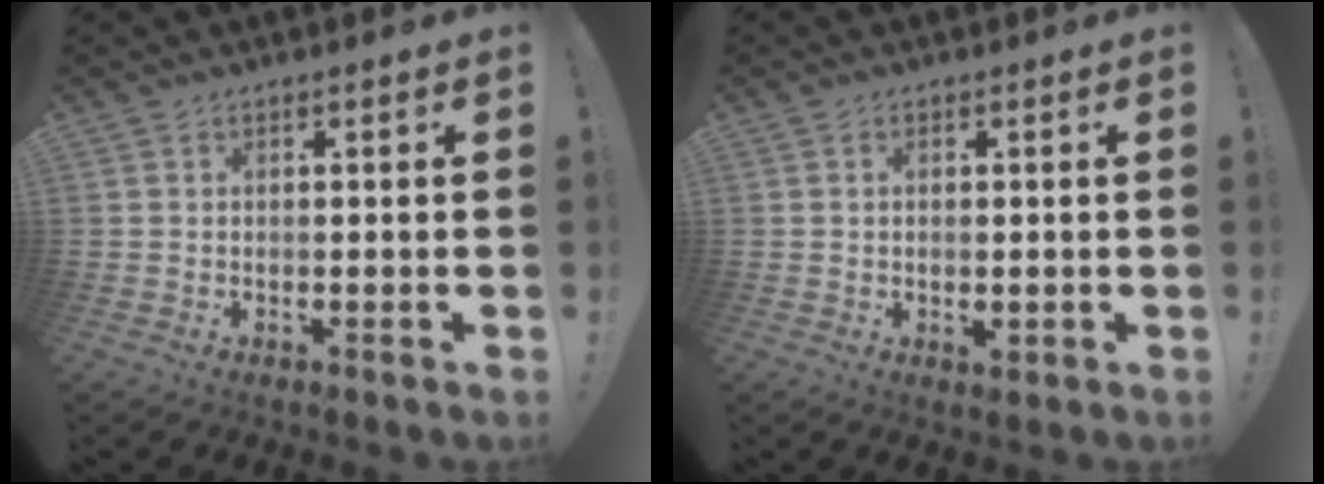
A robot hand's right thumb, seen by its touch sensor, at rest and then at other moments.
{"total": 1.8, "force": [-0.1, 0.8, 1.6], "torque": [-0.022, 0.001, -0.002]}